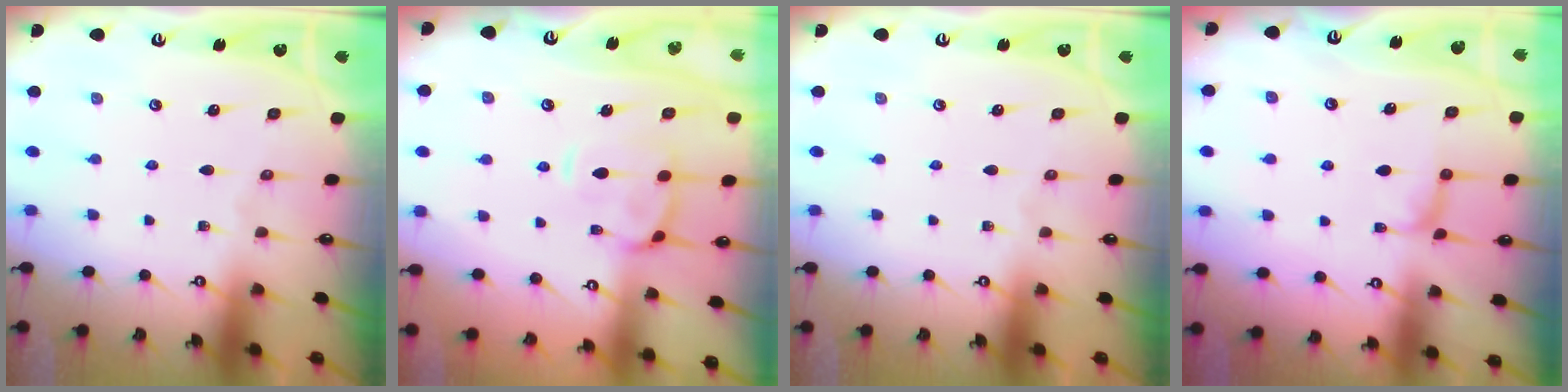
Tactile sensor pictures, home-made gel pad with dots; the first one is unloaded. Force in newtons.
{"total": 5.8, "press": 5.6, "slide": 1.5}
{"total": 0.0}
{"total": 2.8, "press": 2.7, "slide": 0.8}